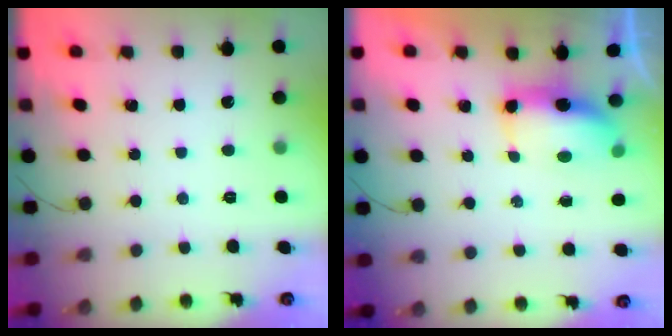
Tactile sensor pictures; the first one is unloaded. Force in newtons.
{"total": 7.1, "press": 7.0, "slide": 1.2}